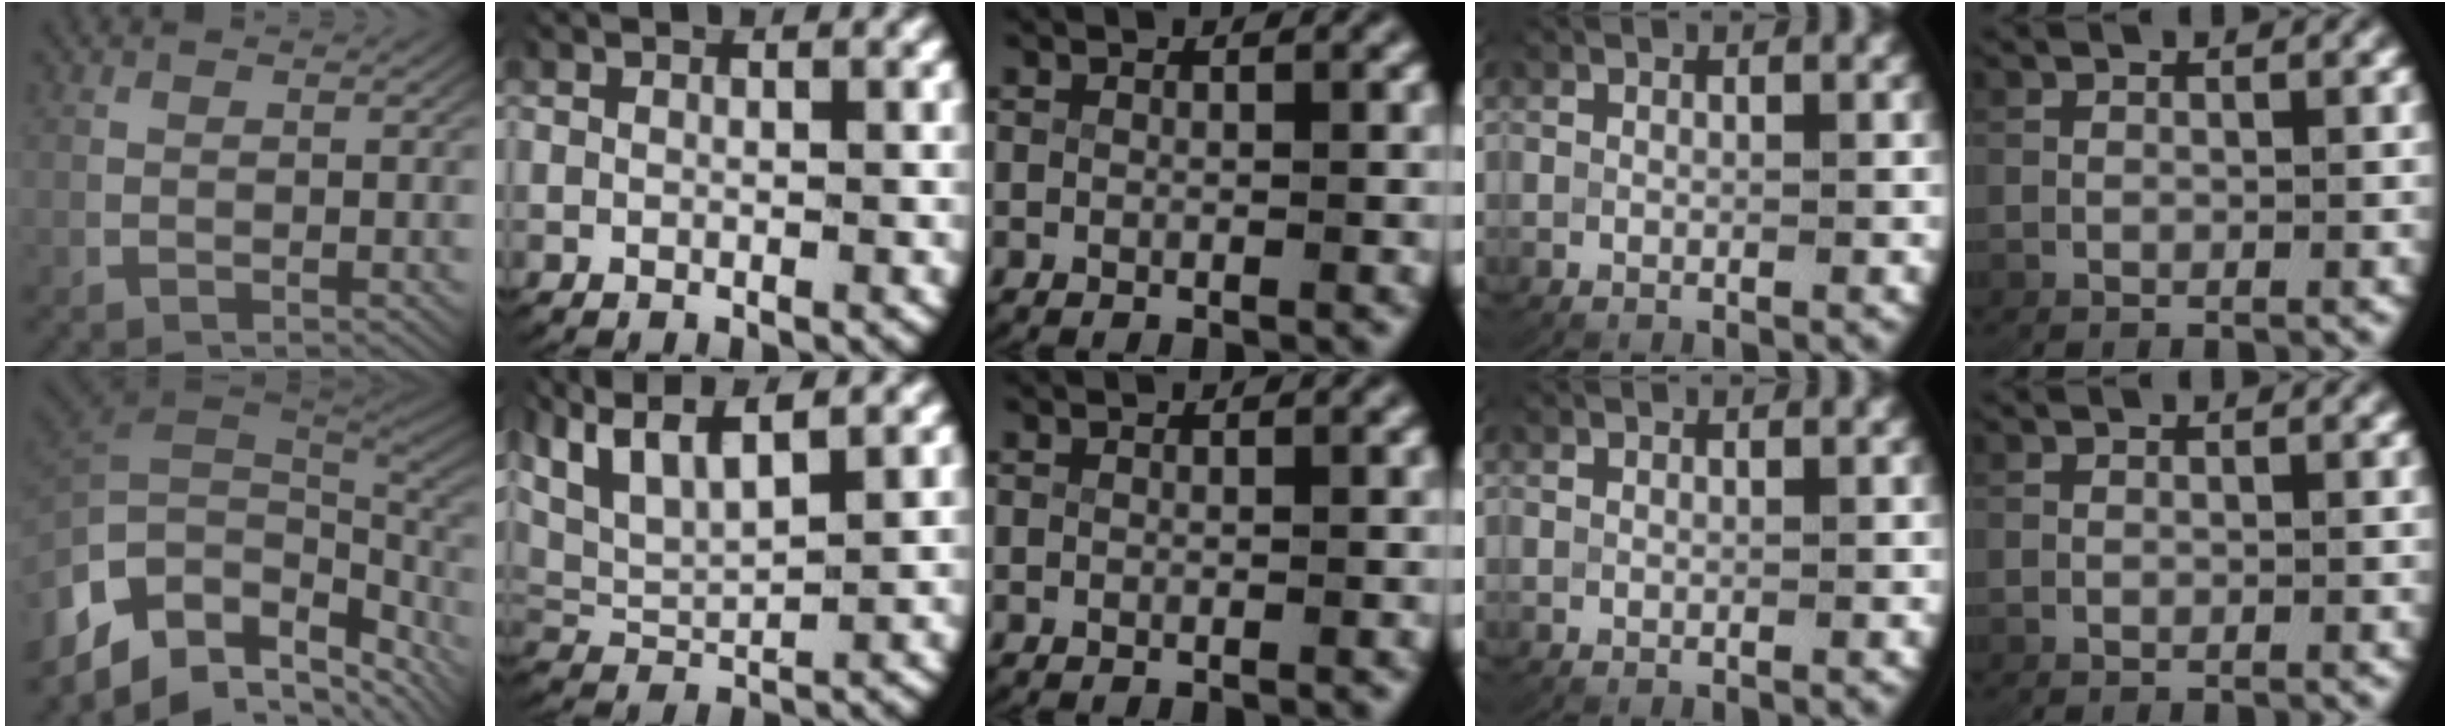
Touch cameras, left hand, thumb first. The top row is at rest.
{"thumb": {"total": 16.4, "force": [-3.7, 11.5, 11.1], "torque": [-0.234, -0.054, -0.023]}, "index": {"total": 7.6, "force": [3.3, 5.0, 4.7], "torque": [-0.125, -0.011, 0.059]}}